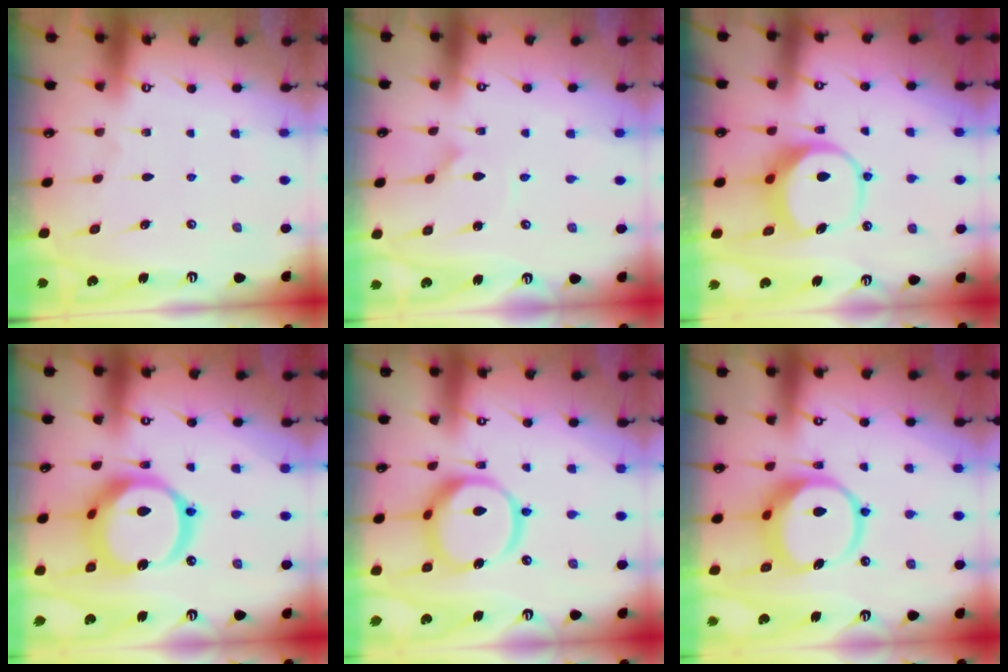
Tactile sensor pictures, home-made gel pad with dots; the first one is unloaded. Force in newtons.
{"total": 1.5, "press": 1.5, "slide": 0.1}
{"total": 8.7, "press": 8.6, "slide": 1.4}
{"total": 19.8, "press": 19.7, "slide": 2.6}
{"total": 15.7, "press": 15.6, "slide": 1.5}
{"total": 13.0, "press": 12.9, "slide": 1.5}